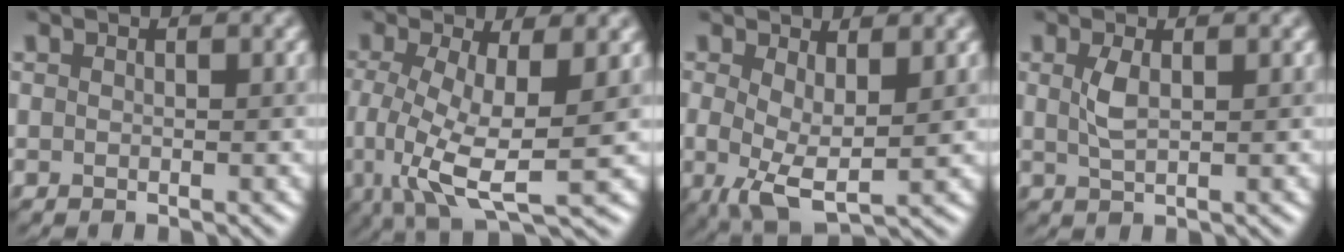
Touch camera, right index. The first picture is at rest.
{"total": 7.4, "force": [-0.2, 2.4, 7.0], "torque": [-0.140, -0.004, -0.003]}
{"total": 4.9, "force": [0.4, 2.3, 4.4], "torque": [-0.096, -0.003, 0.008]}
{"total": 1.7, "force": [0.8, 0.6, 1.4], "torque": [-0.031, 0.009, 0.017]}